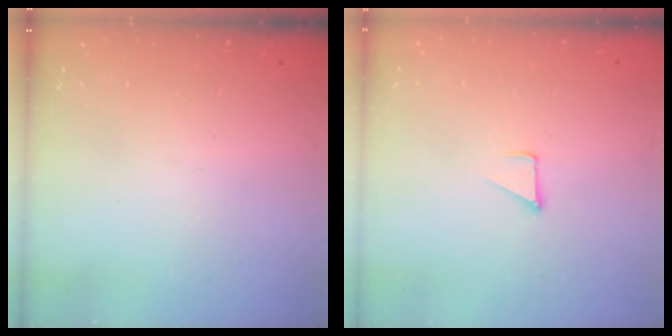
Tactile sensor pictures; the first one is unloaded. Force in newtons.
{"total": 1.5, "press": 1.5, "slide": 0.1}